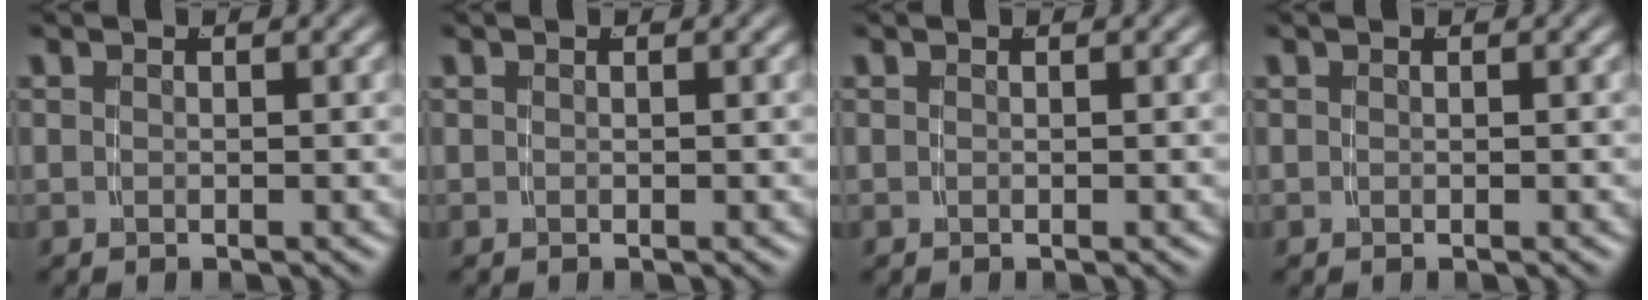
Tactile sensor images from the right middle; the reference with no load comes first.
{"total": 0.0}
{"total": 0.0}
{"total": 0.0}